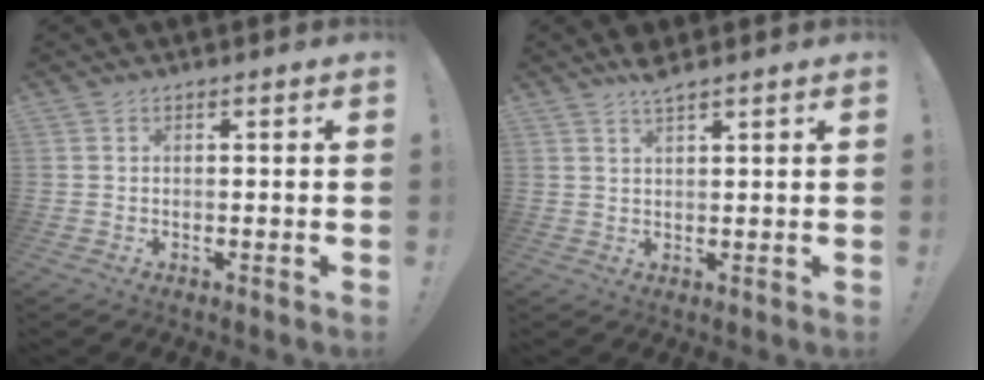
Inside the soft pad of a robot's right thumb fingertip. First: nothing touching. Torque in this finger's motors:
{"motor_torque": [0.36, 0.23, 0.28, -0.32, 0.19]}